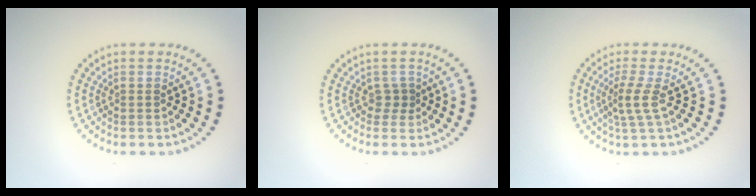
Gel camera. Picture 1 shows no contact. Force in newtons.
{"total": 1.1, "press": 0.8, "slide": 0.7}
{"total": 2.3, "press": 1.5, "slide": 1.7}